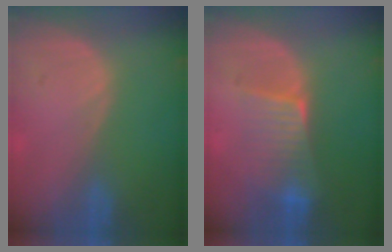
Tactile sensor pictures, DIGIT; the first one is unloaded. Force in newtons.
{"total": 6.5, "press": 6.1, "slide": 2.4}